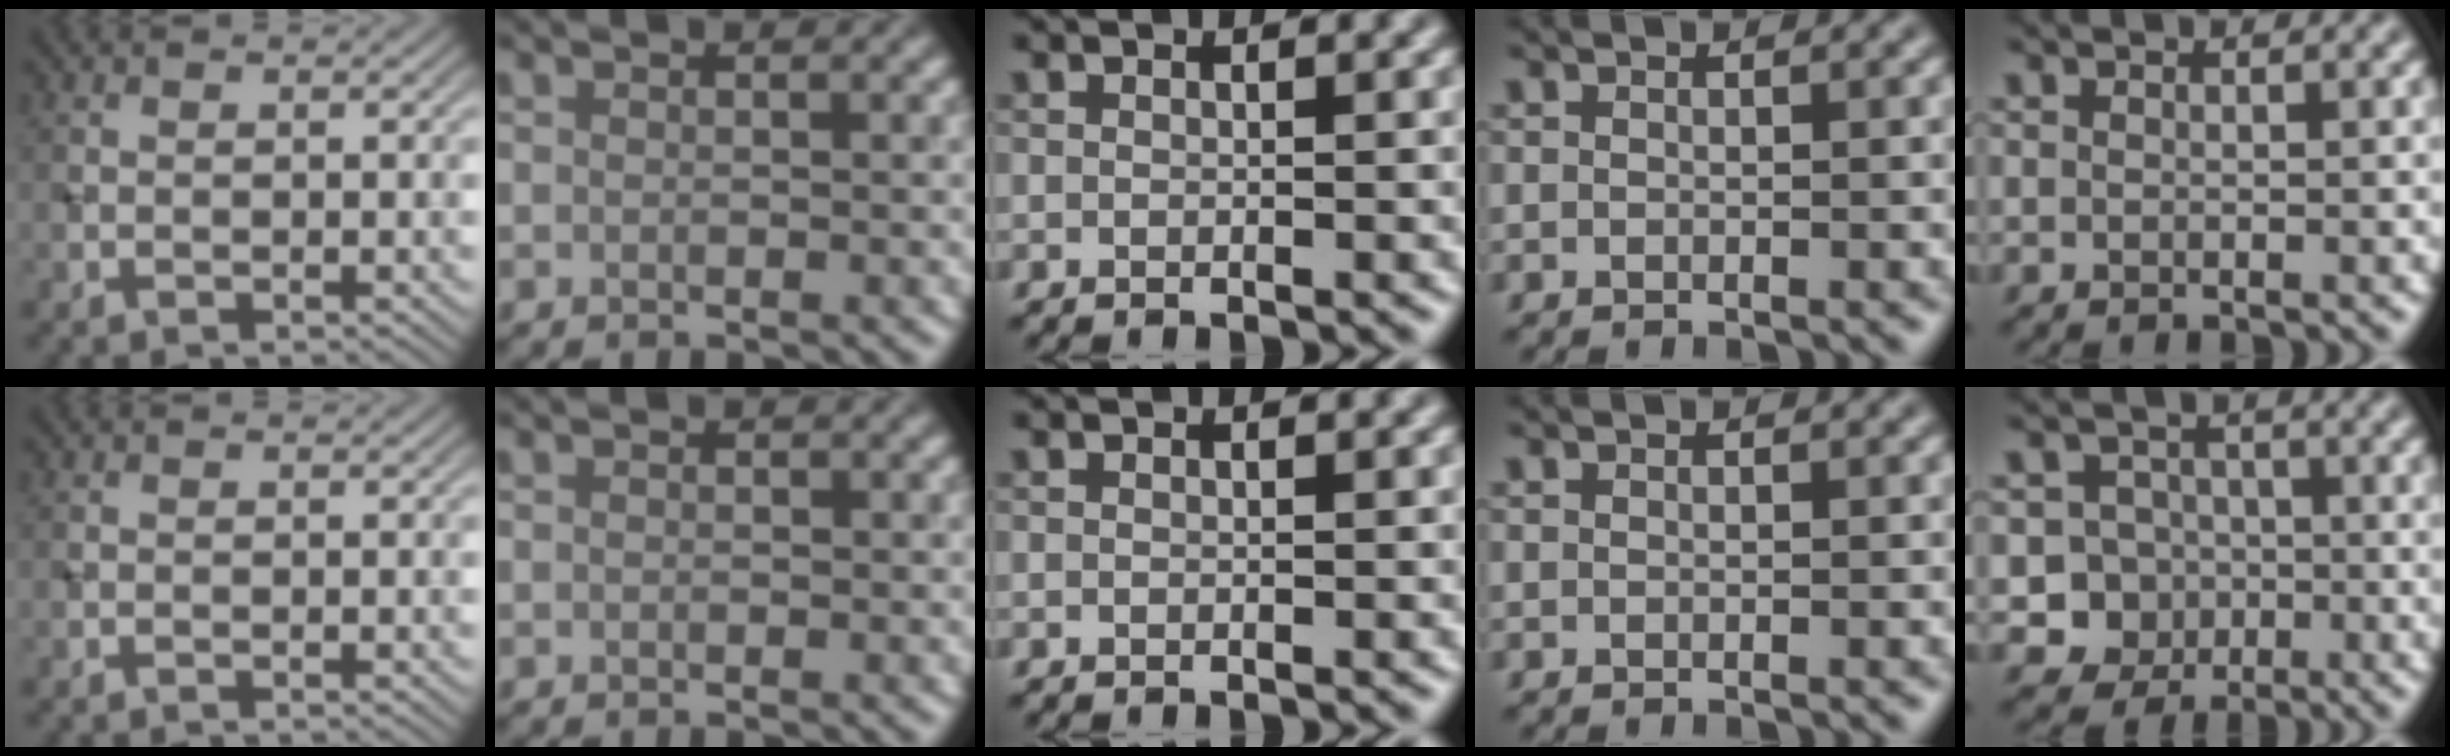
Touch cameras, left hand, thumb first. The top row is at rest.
{"little": {"total": 5.4, "force": [-1.9, 4.9, 1.2], "torque": [0.001, 0.002, -0.059]}}